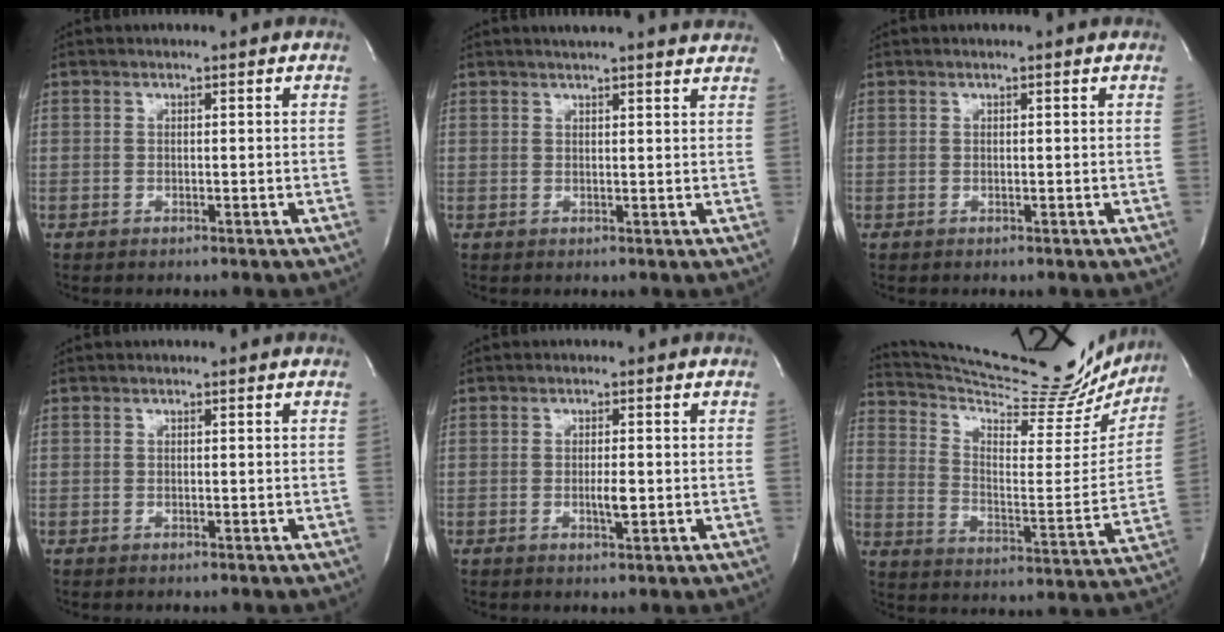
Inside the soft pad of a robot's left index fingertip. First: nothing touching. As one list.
[{"total": 11.5, "force": [10.6, 0.9, 4.4], "torque": [-0.060, 0.010, 0.119]}, {"total": 0.5, "force": [0.5, -0.1, 0.3], "torque": [-0.007, 0.003, 0.007]}, {"total": 0.0}, {"total": 2.0, "force": [-0.6, 0.4, 1.8], "torque": [-0.036, -0.007, -0.008]}, {"total": 26.1, "force": [24.2, 2.8, 9.2], "torque": [-0.150, -0.077, 0.328]}]